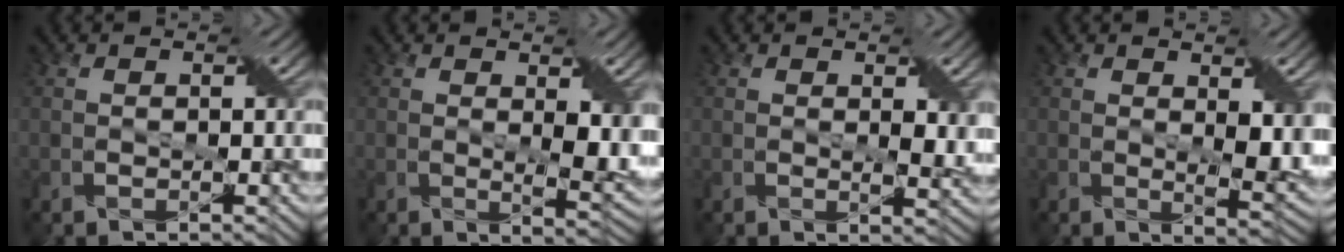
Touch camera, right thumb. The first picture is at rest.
{"total": 5.2, "force": [1.0, 2.1, 4.6], "torque": [-0.078, -0.013, 0.024]}
{"total": 2.9, "force": [0.8, 1.1, 2.5], "torque": [-0.045, -0.004, 0.017]}
{"total": 4.8, "force": [1.2, 2.0, 4.2], "torque": [-0.073, -0.011, 0.025]}